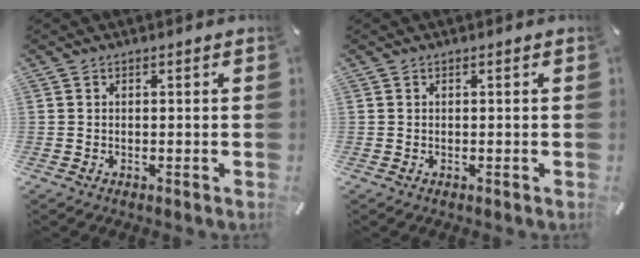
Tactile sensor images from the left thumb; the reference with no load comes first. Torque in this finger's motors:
{"motor_torque": [-0.01, 0.02, 0.00, 0.00, 0.00]}